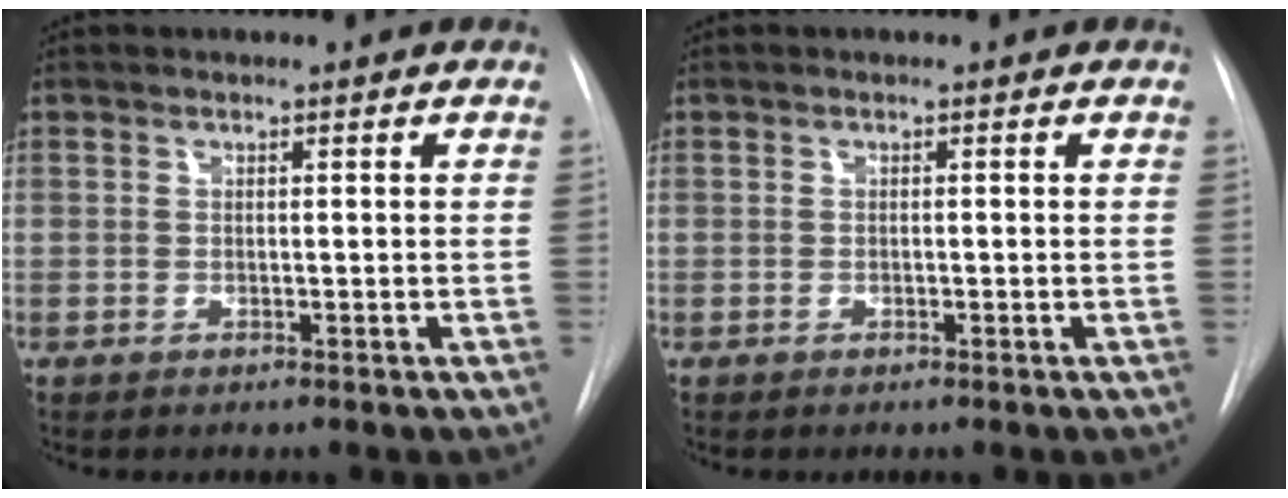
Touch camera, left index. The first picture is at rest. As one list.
[{"total": 0.7, "force": [-0.7, 0.1, 0.0], "torque": [0.000, -0.006, -0.011]}]